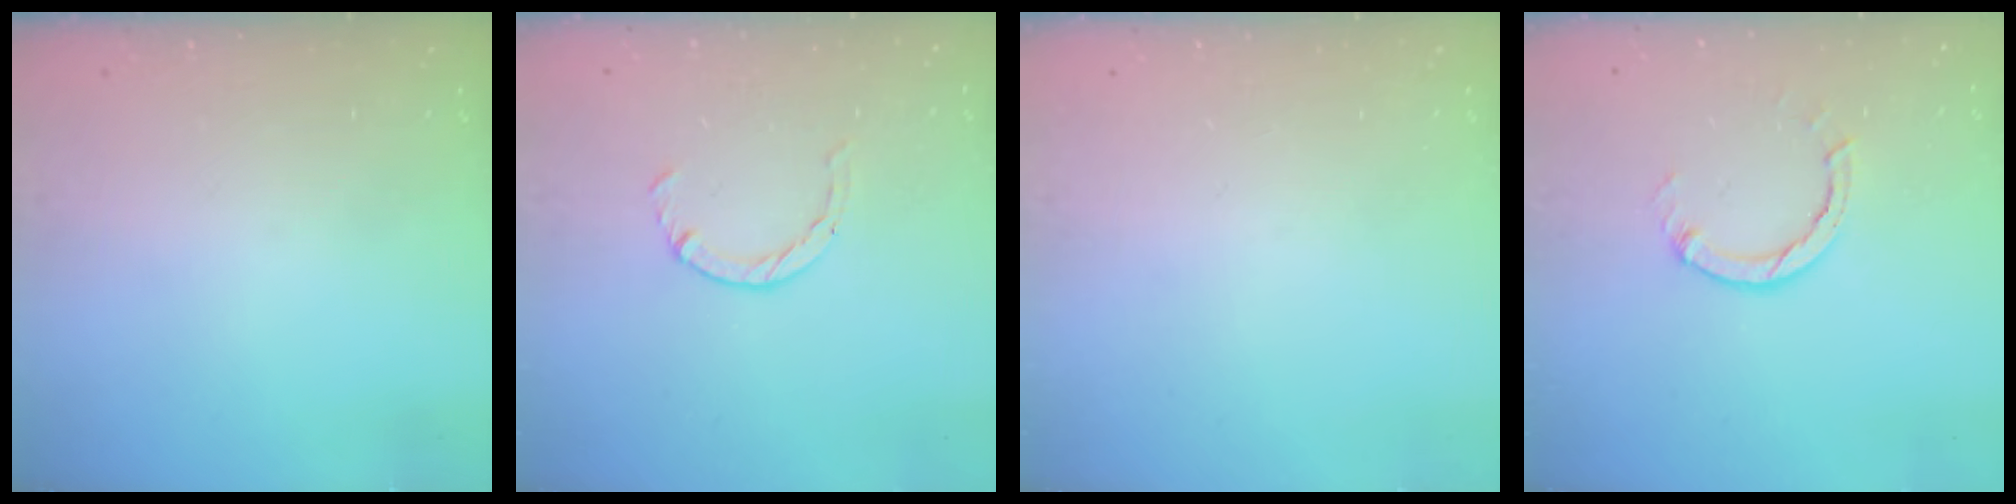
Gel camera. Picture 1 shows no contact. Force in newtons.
{"total": 2.1, "press": 2.1, "slide": 0.3}
{"total": 0.0}
{"total": 2.7, "press": 2.7, "slide": 0.3}